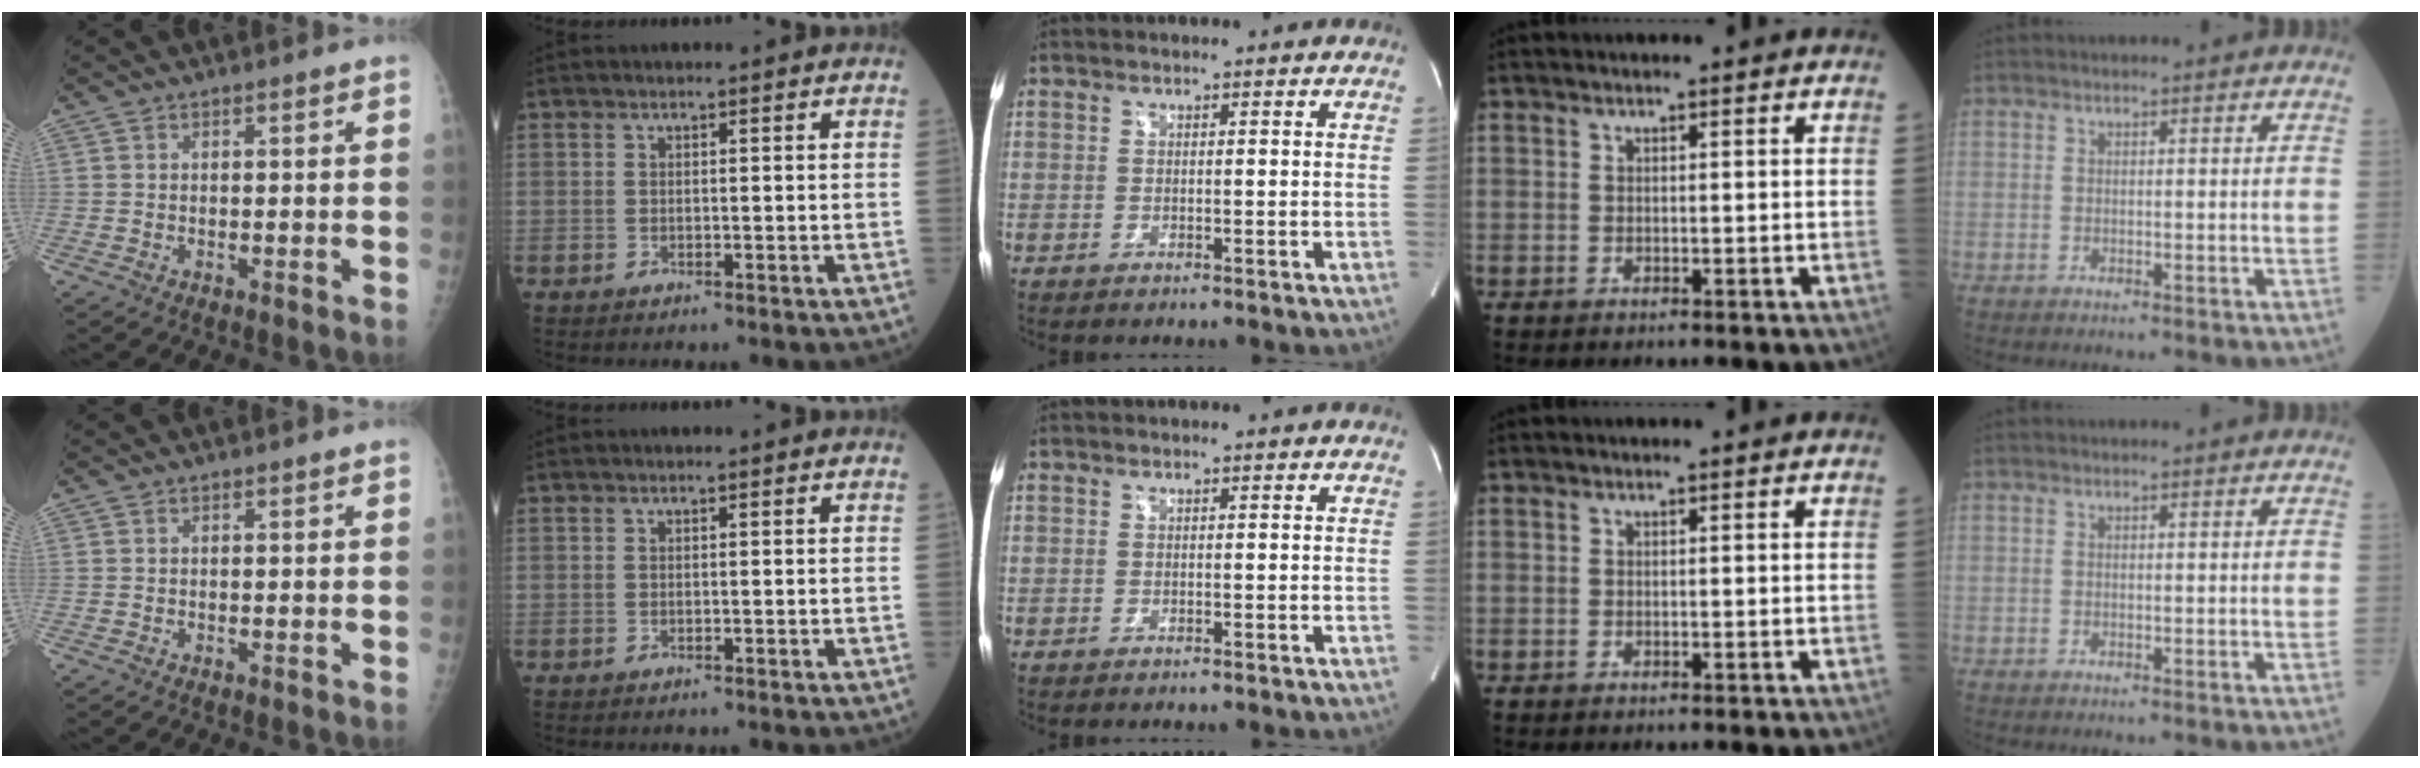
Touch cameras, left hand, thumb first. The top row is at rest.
{}